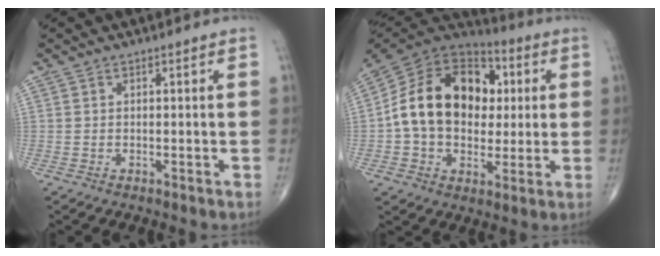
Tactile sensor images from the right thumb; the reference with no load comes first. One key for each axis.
{"total": 20.9, "fx": 1.4, "fy": 15.3, "fz": 14.1, "tx": -0.214, "ty": 0.028, "tz": 0.022}